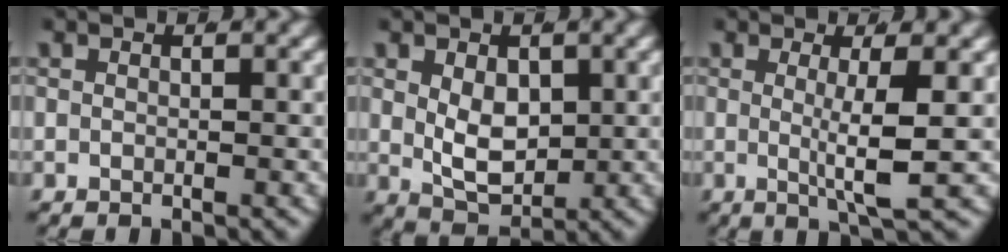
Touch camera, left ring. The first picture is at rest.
{"total": 4.3, "force": [0.2, 2.8, 3.3], "torque": [-0.063, -0.028, 0.020]}
{"total": 4.4, "force": [0.2, 0.1, 4.4], "torque": [-0.072, -0.011, 0.007]}